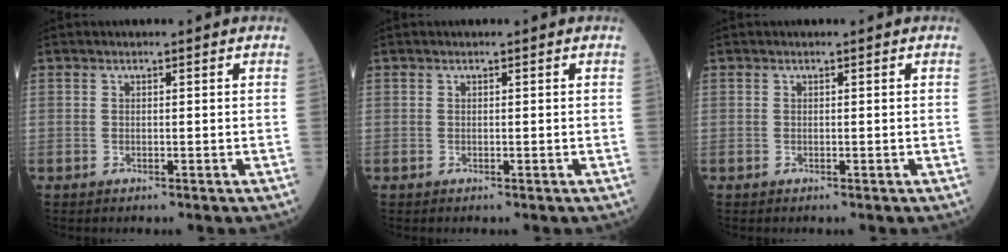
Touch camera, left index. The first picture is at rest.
{"total": 0.0}
{"total": 0.0}